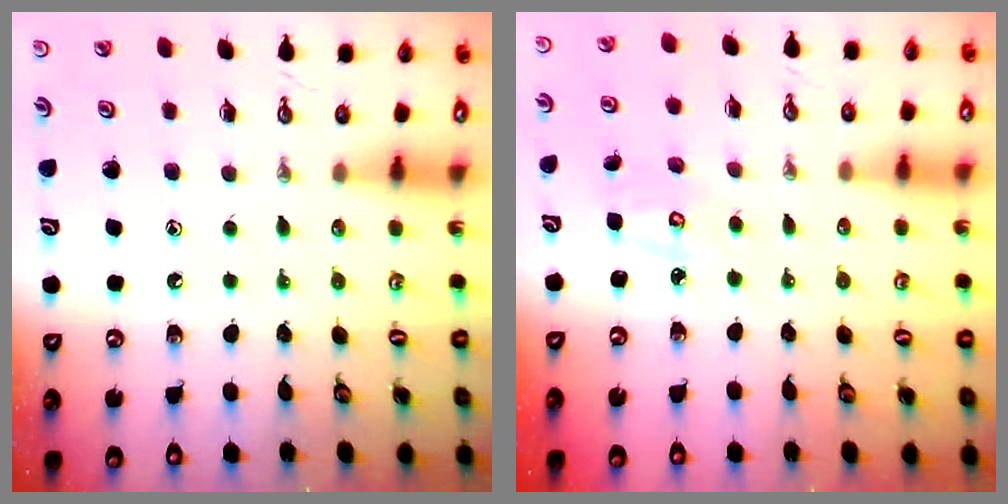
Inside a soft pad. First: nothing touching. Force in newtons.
{"total": 2.7, "press": 2.7, "slide": 0.3}